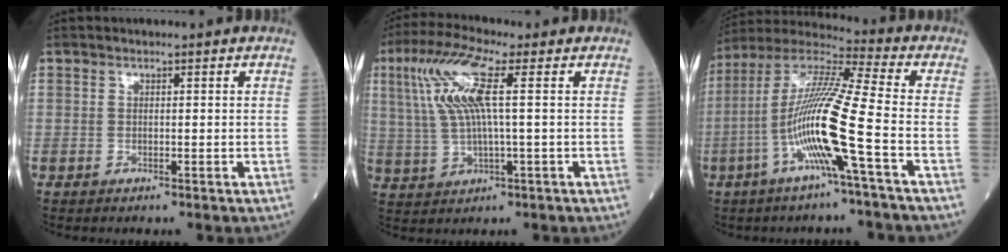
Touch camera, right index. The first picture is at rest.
{"total": 10.0, "force": [2.8, 1.2, 9.5], "torque": [-0.219, 0.020, 0.056]}
{"total": 15.1, "force": [-4.5, -1.0, 14.4], "torque": [-0.287, 0.002, -0.098]}